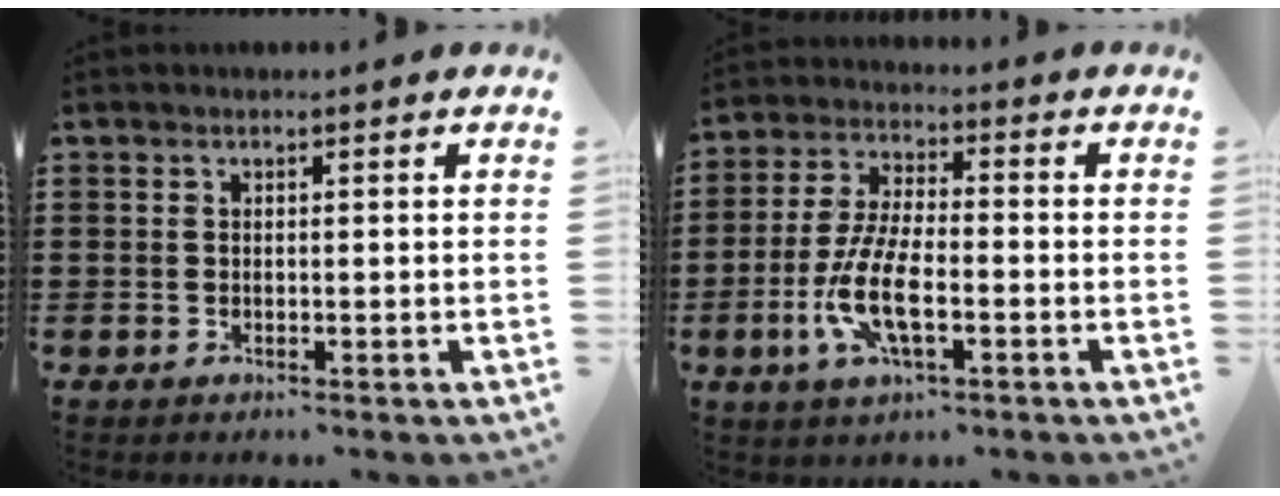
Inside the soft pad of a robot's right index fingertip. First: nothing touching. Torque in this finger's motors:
{"motor_torque": [2.14, 0.00, 1.05, 0.21]}